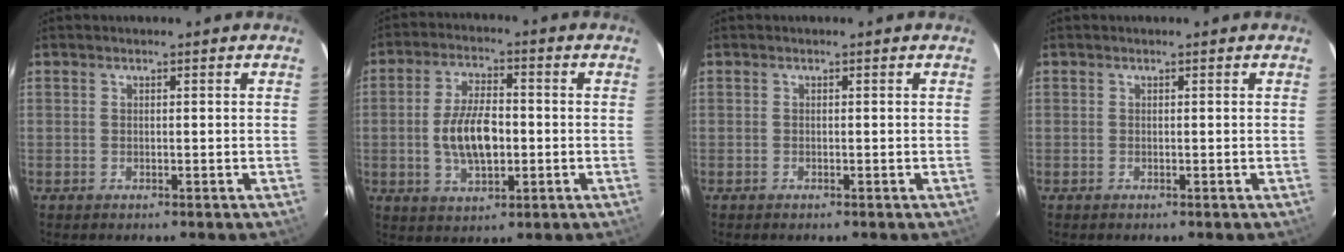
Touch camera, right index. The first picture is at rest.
{"total": 9.8, "force": [-1.3, 4.8, 8.4], "torque": [-0.164, 0.003, -0.020]}
{"total": 0.0}
{"total": 0.0}